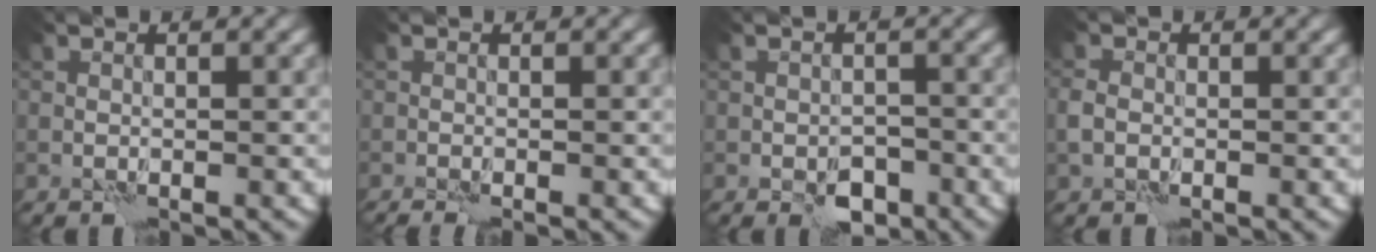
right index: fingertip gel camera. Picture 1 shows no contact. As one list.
[{"total": 1.4, "force": [-1.1, 0.0, 0.9], "torque": [-0.025, 0.002, -0.020]}, {"total": 3.0, "force": [-1.9, 1.7, 1.5], "torque": [-0.014, 0.000, -0.033]}, {"total": 1.7, "force": [-0.6, 1.3, 1.0], "torque": [-0.020, 0.001, -0.018]}]